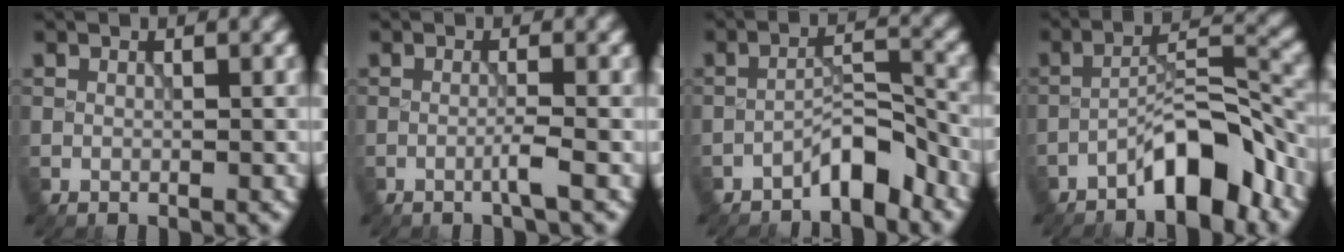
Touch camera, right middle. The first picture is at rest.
{"total": 1.4, "force": [-0.6, 0.0, 1.3], "torque": [-0.021, 0.005, -0.020]}
{"total": 3.5, "force": [-2.8, 0.9, 1.9], "torque": [-0.025, 0.022, -0.051]}
{"total": 6.3, "force": [-4.4, 1.6, 4.2], "torque": [-0.061, 0.021, -0.078]}